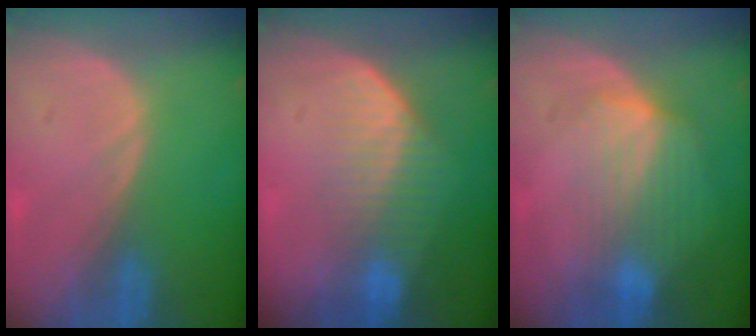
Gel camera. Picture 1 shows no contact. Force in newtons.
{"total": 7.2, "press": 6.1, "slide": 3.8}
{"total": 7.2, "press": 6.5, "slide": 3.0}